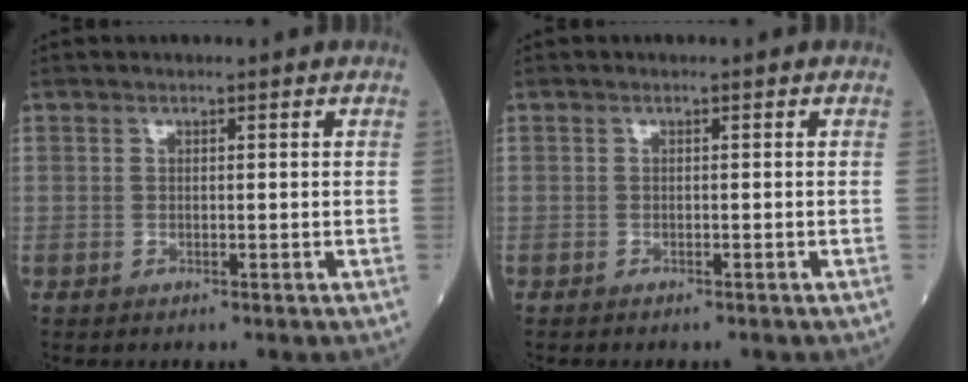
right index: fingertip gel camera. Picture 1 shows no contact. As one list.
[{"total": 1.3, "force": [-1.1, 0.4, 0.5], "torque": [-0.014, -0.003, -0.013]}]